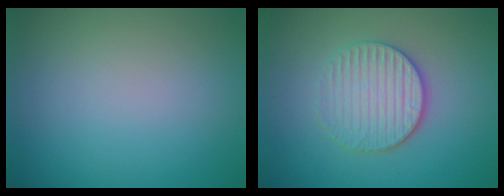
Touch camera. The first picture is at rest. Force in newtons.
{"total": 3.7, "press": 3.3, "slide": 1.7}